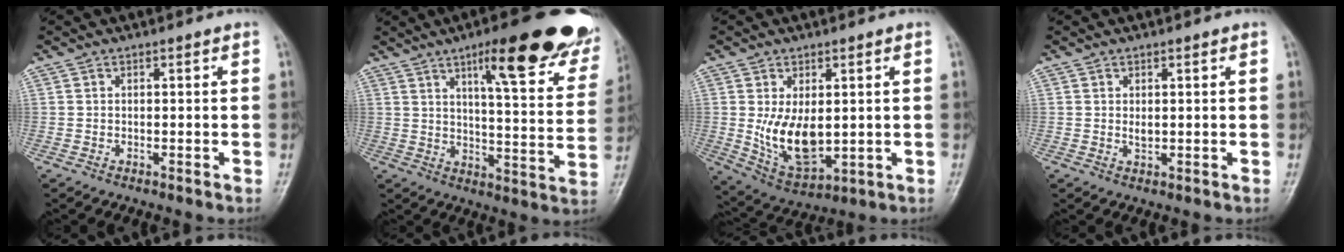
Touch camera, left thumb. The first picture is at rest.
{"total": 24.6, "force": [15.2, 5.7, 18.5], "torque": [-0.213, -0.051, 0.203]}
{"total": 10.4, "force": [0.5, 5.8, 8.6], "torque": [-0.133, -0.023, 0.030]}
{"total": 1.5, "force": [0.6, 0.7, 1.2], "torque": [-0.020, -0.005, 0.013]}